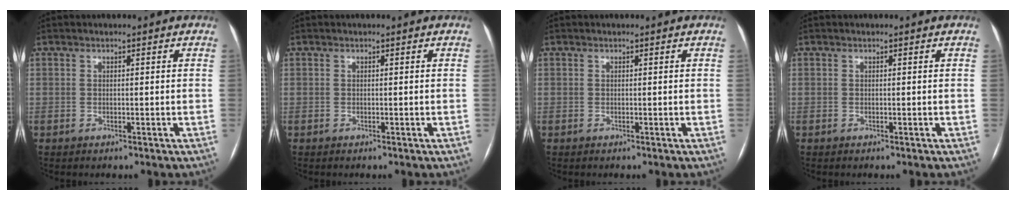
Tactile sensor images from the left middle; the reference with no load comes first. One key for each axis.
{"total": 0.0}
{"total": 0.0}
{"total": 0.0}